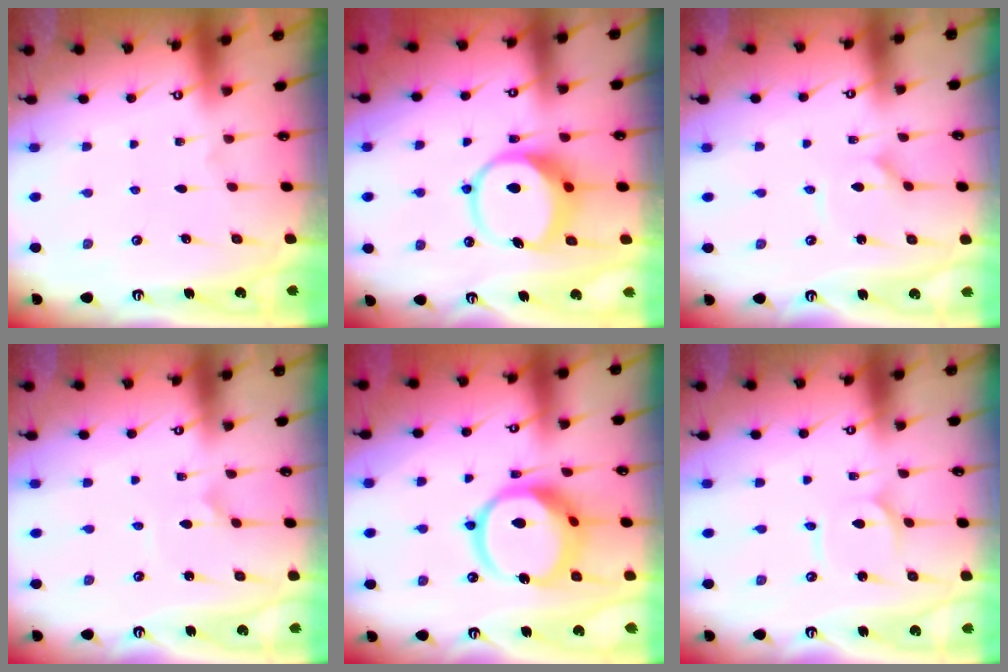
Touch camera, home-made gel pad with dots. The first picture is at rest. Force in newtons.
{"total": 10.5, "press": 10.4, "slide": 1.6}
{"total": 1.7, "press": 1.6, "slide": 0.3}
{"total": 1.2, "press": 1.2, "slide": 0.0}
{"total": 15.7, "press": 15.6, "slide": 1.6}
{"total": 2.4, "press": 2.4, "slide": 0.3}